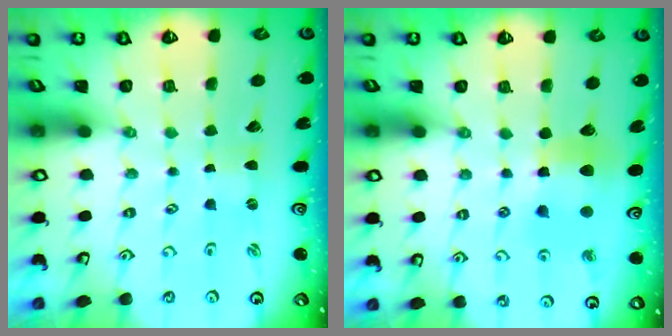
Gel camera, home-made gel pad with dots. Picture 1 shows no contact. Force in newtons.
{"total": 8.8, "press": 8.7, "slide": 1.3}